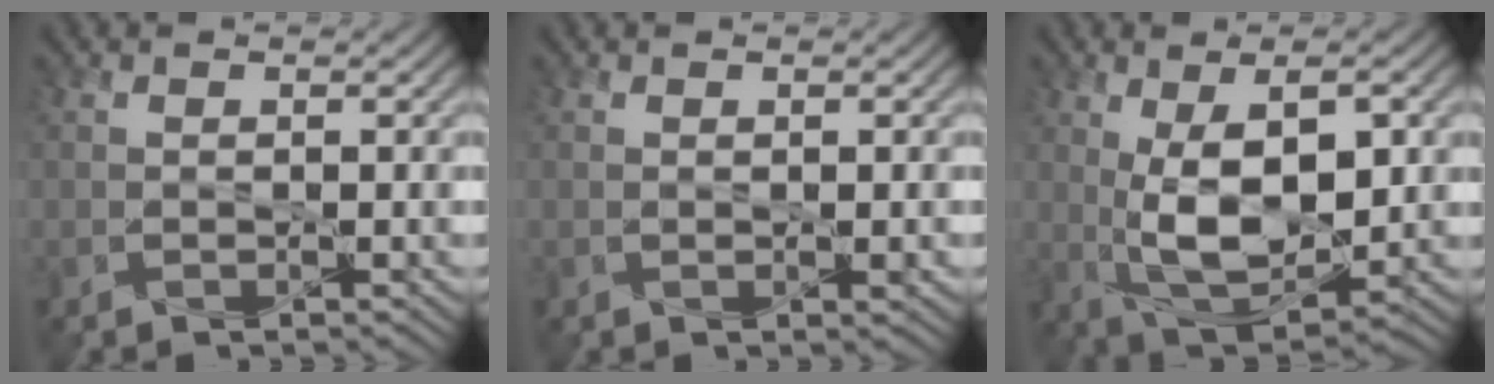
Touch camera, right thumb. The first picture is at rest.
{"total": 0.7, "force": [0.1, 0.3, 0.6], "torque": [-0.009, -0.002, 0.002]}
{"total": 10.8, "force": [0.6, 5.2, 9.4], "torque": [-0.179, -0.006, 0.018]}